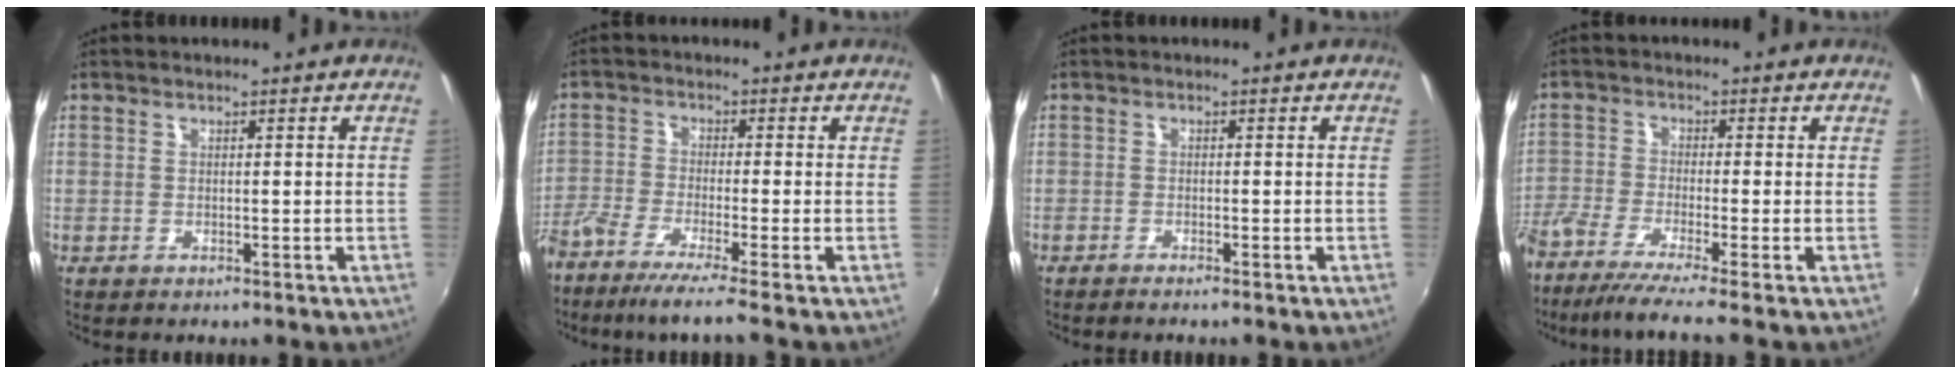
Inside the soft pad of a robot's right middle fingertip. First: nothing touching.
{"total": 7.2, "force": [-5.8, -1.0, 4.1], "torque": [-0.096, -0.024, -0.111]}
{"total": 1.2, "force": [-1.1, -0.1, 0.6], "torque": [-0.016, -0.004, -0.023]}
{"total": 7.7, "force": [-6.4, -1.0, 4.2], "torque": [-0.099, -0.030, -0.122]}